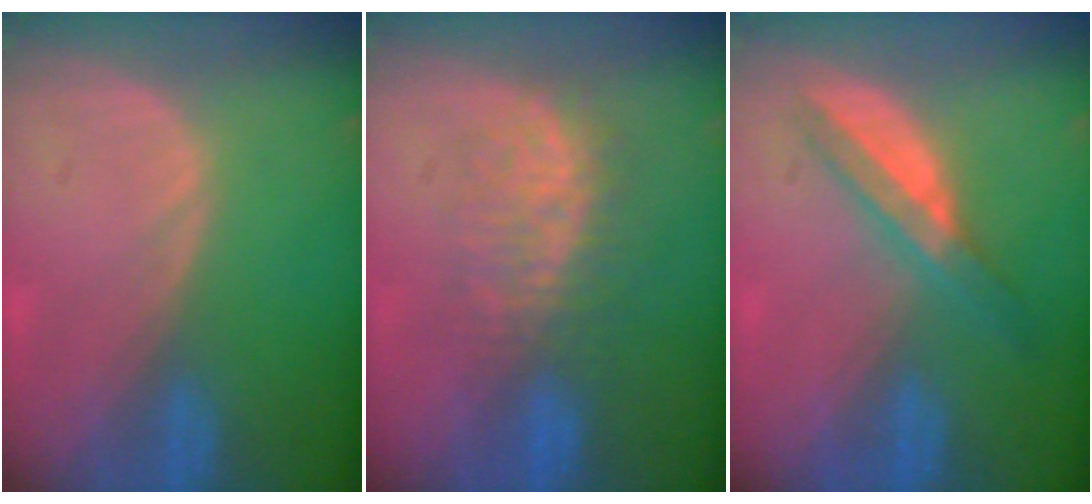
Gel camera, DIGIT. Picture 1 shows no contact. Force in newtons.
{"total": 7.5, "press": 7.3, "slide": 1.7}
{"total": 5.8, "press": 5.2, "slide": 2.6}